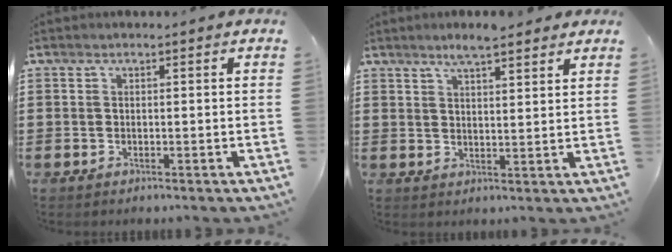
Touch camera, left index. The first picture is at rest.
{"total": 4.7, "force": [3.9, 0.5, 2.5], "torque": [-0.058, -0.001, 0.070]}